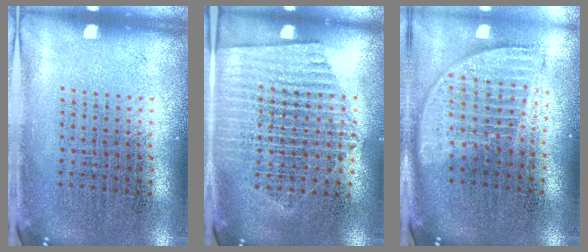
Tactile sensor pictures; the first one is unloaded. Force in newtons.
{"total": 1.4, "press": 1.3, "slide": 0.7}
{"total": 1.8, "press": 1.5, "slide": 0.9}